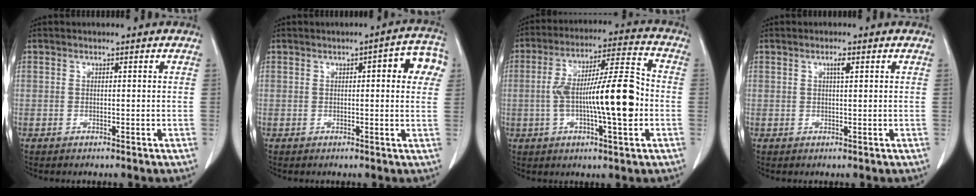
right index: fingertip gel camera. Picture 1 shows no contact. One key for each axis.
{"total": 7.0, "fx": 1.8, "fy": 1.7, "fz": 6.6, "tx": -0.070, "ty": 0.017, "tz": 0.013}
{"total": 14.7, "fx": -2.0, "fy": 2.1, "fz": 14.4, "tx": -0.248, "ty": 0.016, "tz": -0.030}
{"total": 1.4, "fx": 0.6, "fy": 0.1, "fz": 1.2, "tx": -0.022, "ty": 0.001, "tz": 0.009}